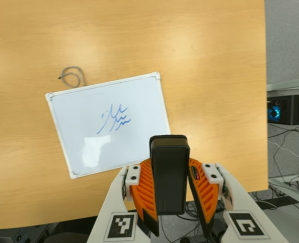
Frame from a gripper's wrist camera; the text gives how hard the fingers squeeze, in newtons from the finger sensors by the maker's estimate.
{"total": 8.7, "left": 7.3, "right": 10.0}